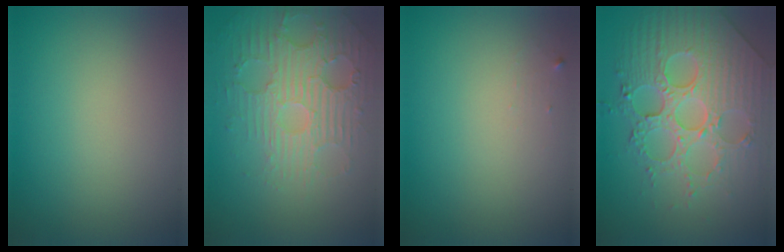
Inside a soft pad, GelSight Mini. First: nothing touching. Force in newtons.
{"total": 4.2, "press": 3.7, "slide": 1.9}
{"total": 0.6, "press": 0.6, "slide": 0.1}
{"total": 7.7, "press": 6.1, "slide": 4.6}